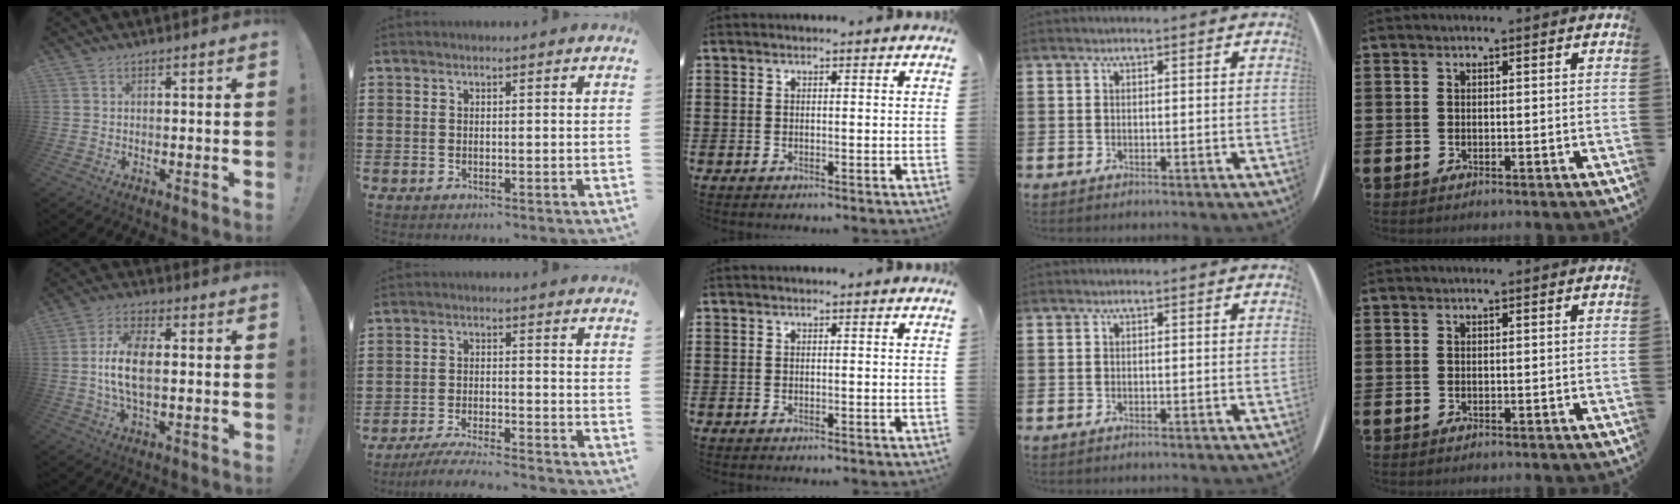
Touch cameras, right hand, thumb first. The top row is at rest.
{"thumb": {"total": 10.6, "force": [-0.1, 5.2, 9.2], "torque": [-0.179, -0.002, -0.005]}, "index": {"total": 4.8, "force": [-4.5, -0.1, 1.5], "torque": [-0.039, -0.011, -0.092]}}